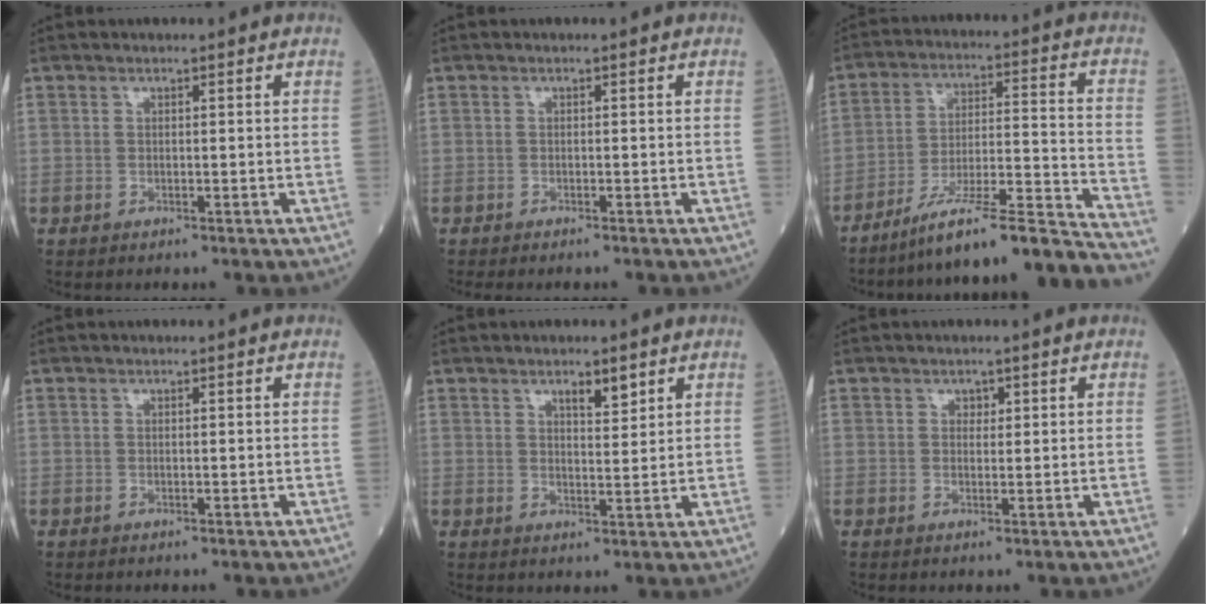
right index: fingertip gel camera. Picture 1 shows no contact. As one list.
[{"total": 2.6, "force": [-2.2, 0.0, 1.2], "torque": [-0.014, -0.003, -0.028]}, {"total": 19.3, "force": [-17.4, -1.2, 8.4], "torque": [-0.107, 0.014, -0.272]}, {"total": 0.0}, {"total": 3.2, "force": [2.2, 0.8, 2.2], "torque": [-0.035, -0.002, 0.035]}, {"total": 1.1, "force": [0.5, 0.8, 0.5], "torque": [0.000, -0.001, 0.005]}]